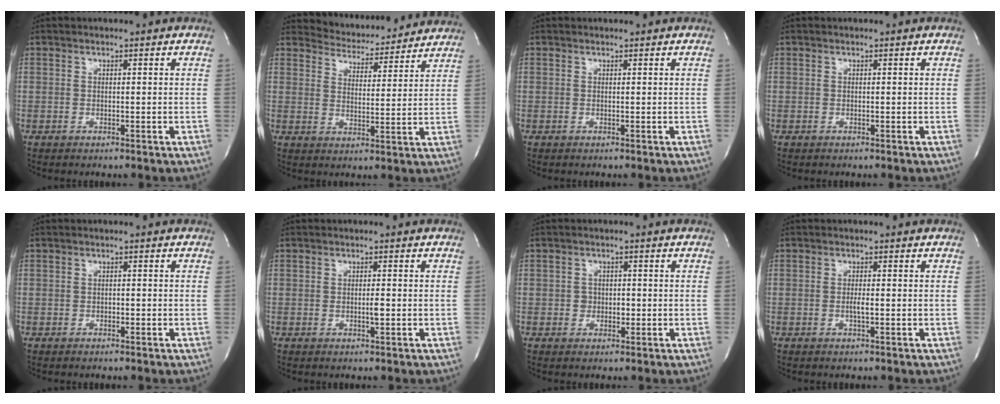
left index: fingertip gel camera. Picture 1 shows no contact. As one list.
[{"total": 11.4, "force": [11.1, 2.6, 1.0], "torque": [-0.011, -0.002, 0.141]}, {"total": 0.0}, {"total": 0.0}, {"total": 0.8, "force": [-0.6, 0.4, 0.2], "torque": [-0.002, -0.002, -0.014]}, {"total": 1.5, "force": [-0.6, 0.3, 1.3], "torque": [-0.025, -0.006, -0.010]}, {"total": 2.1, "force": [-0.7, 1.8, 0.9], "torque": [-0.010, 0.001, -0.011]}, {"total": 1.4, "force": [-0.7, 0.1, 1.2], "torque": [-0.025, -0.006, -0.012]}]